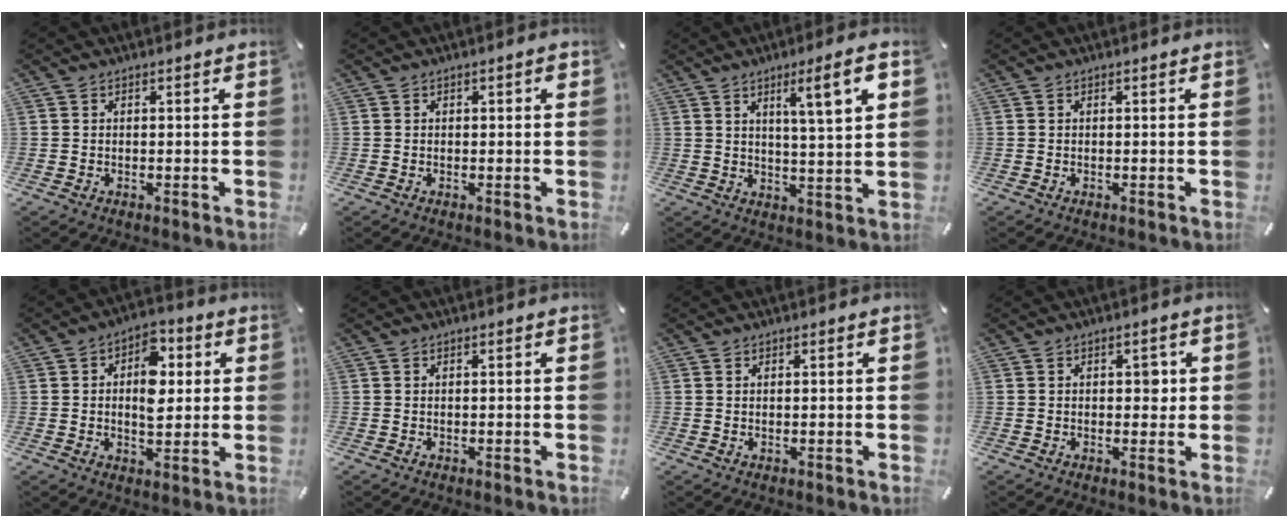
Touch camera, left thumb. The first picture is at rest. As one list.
[{"total": 1.0, "force": [0.2, 0.5, 0.9], "torque": [-0.016, 0.005, 0.001]}, {"total": 10.1, "force": [4.7, 1.1, 8.8], "torque": [-0.137, -0.014, 0.067]}, {"total": 0.0}, {"total": 10.3, "force": [1.7, 6.7, 7.6], "torque": [-0.101, 0.000, 0.027]}, {"total": 0.0}, {"total": 0.7, "force": [0.3, 0.0, 0.6], "torque": [-0.012, -0.001, 0.005]}, {"total": 3.0, "force": [0.3, 2.0, 2.2], "torque": [-0.020, -0.001, -0.003]}]